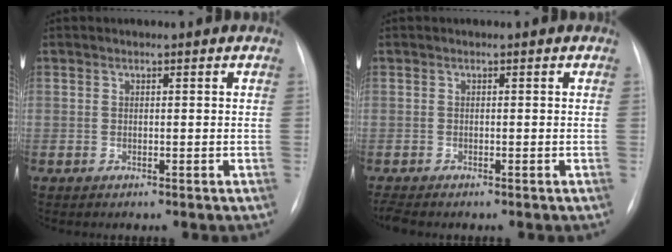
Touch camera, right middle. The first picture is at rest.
{"total": 1.9, "force": [-1.7, 0.2, 0.9], "torque": [-0.018, -0.006, -0.027]}